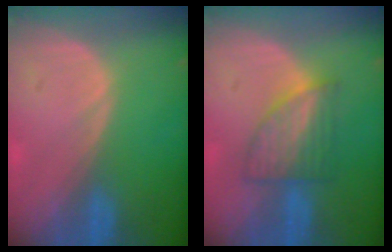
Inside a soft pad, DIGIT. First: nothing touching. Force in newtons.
{"total": 6.0, "press": 5.9, "slide": 1.0}